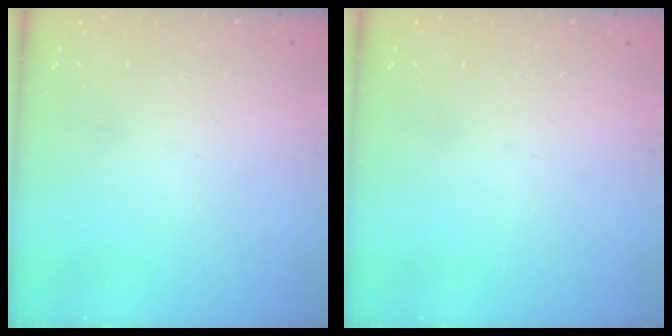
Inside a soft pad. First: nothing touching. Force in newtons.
{"total": 0.0}